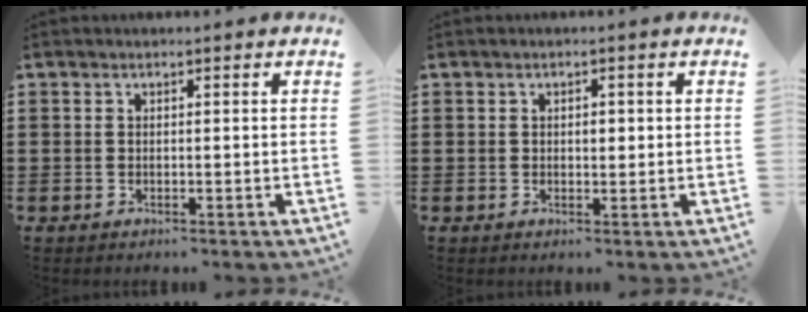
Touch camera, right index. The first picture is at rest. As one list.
[{"total": 1.4, "force": [0.1, 0.8, 1.1], "torque": [-0.015, 0.003, -0.002]}]